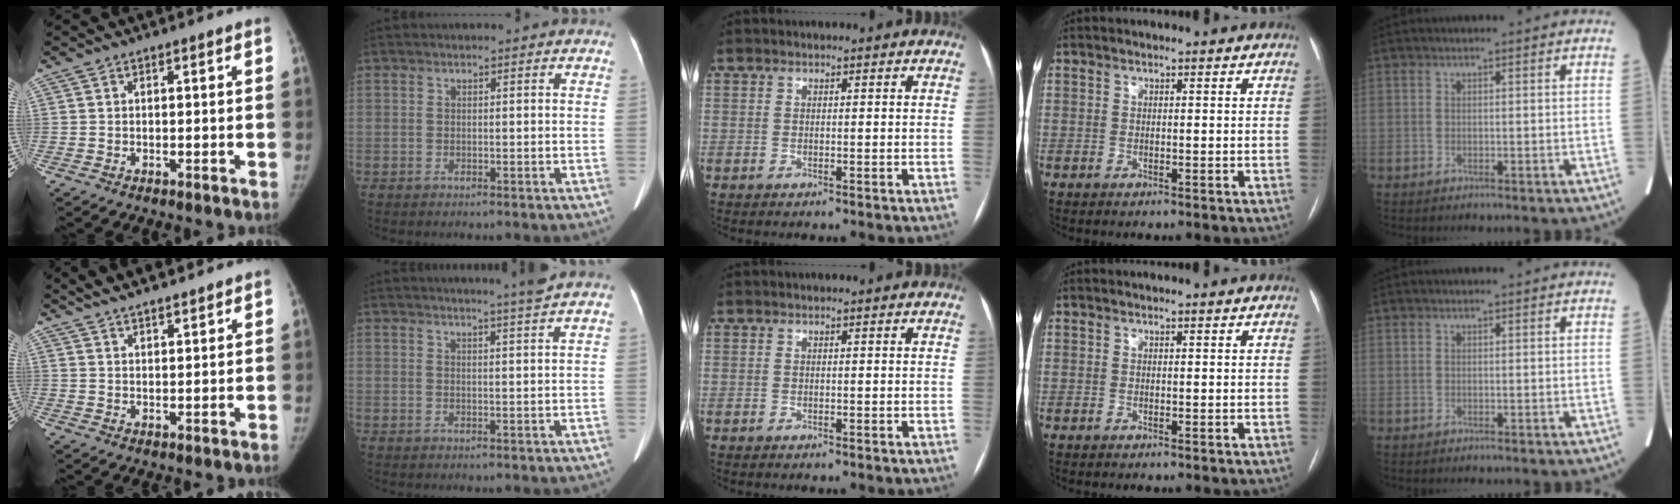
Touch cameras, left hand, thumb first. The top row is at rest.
{"thumb": {"total": 8.4, "force": [7.1, 1.9, 4.2], "torque": [-0.051, -0.005, 0.119]}, "index": {"total": 4.1, "force": [3.5, -1.6, 1.6], "torque": [-0.025, -0.010, 0.048]}}